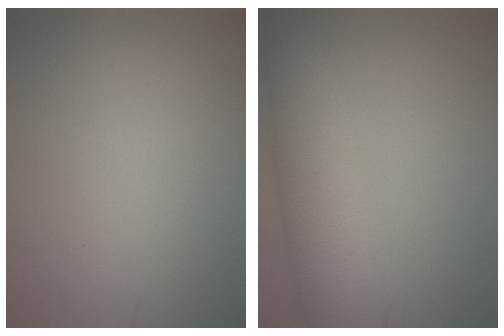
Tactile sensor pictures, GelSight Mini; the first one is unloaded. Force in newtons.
{"total": 5.6, "press": 5.6, "slide": 0.2}